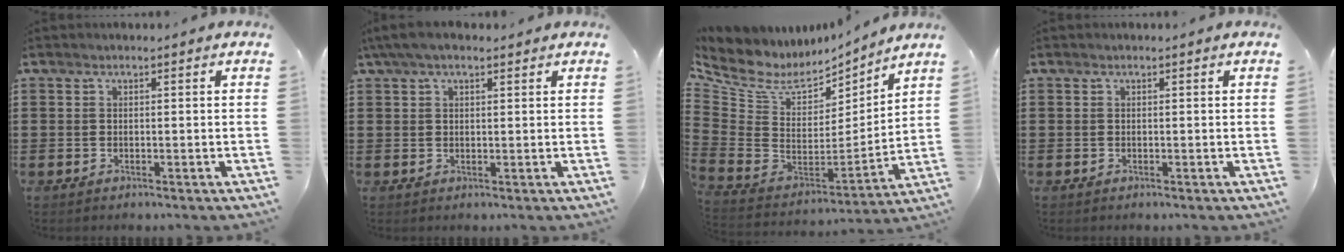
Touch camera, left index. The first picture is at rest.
{"total": 3.2, "force": [2.0, 1.1, 2.3], "torque": [-0.049, 0.008, 0.037]}
{"total": 7.0, "force": [5.1, 4.2, 2.2], "torque": [-0.088, -0.047, 0.087]}
{"total": 0.0}